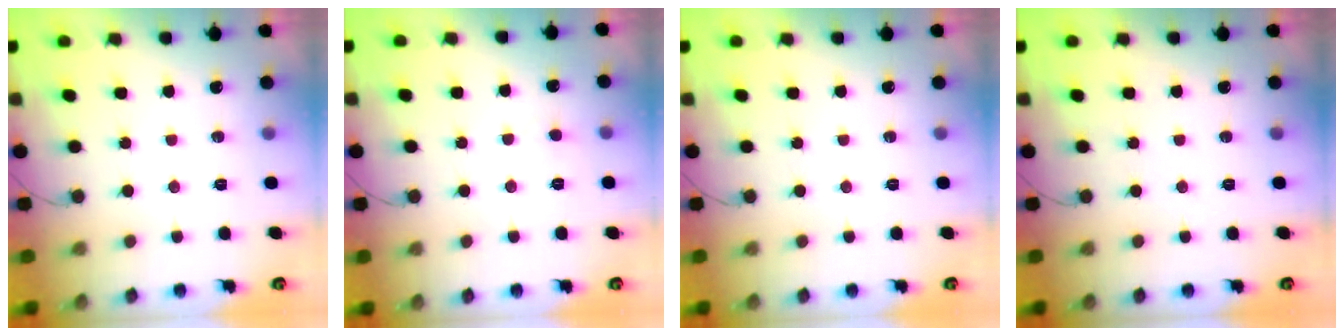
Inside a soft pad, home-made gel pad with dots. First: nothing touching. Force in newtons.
{"total": 2.8, "press": 2.8, "slide": 0.3}
{"total": 0.0}
{"total": 0.0}